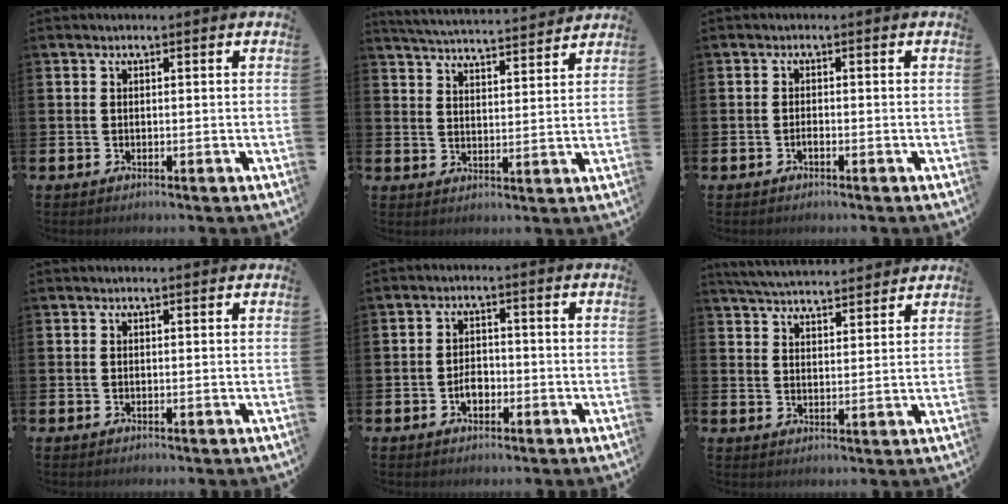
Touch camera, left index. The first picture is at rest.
{"total": 5.0, "force": [4.9, 0.1, 0.5], "torque": [-0.028, -0.034, 0.086]}
{"total": 0.7, "force": [-0.5, 0.1, 0.4], "torque": [-0.014, -0.002, -0.007]}
{"total": 0.0}
{"total": 2.6, "force": [-0.9, 1.7, 1.8], "torque": [-0.022, 0.000, -0.021]}
{"total": 5.2, "force": [5.2, 0.3, 0.4], "torque": [-0.027, -0.026, 0.094]}